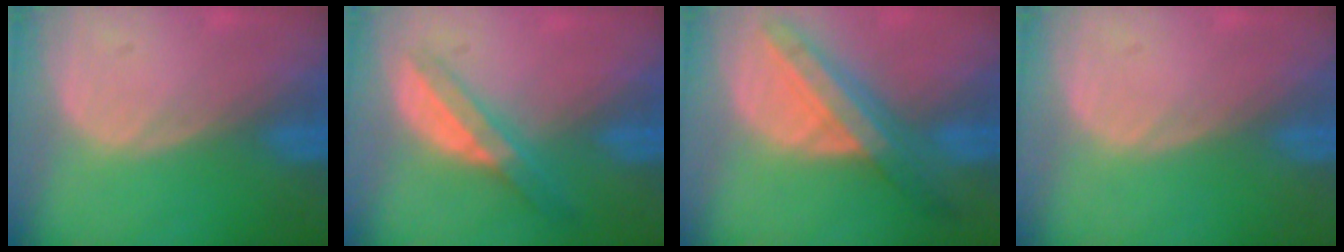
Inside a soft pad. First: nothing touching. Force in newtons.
{"total": 5.8, "press": 5.2, "slide": 2.6}
{"total": 8.5, "press": 7.5, "slide": 4.0}
{"total": 0.0}